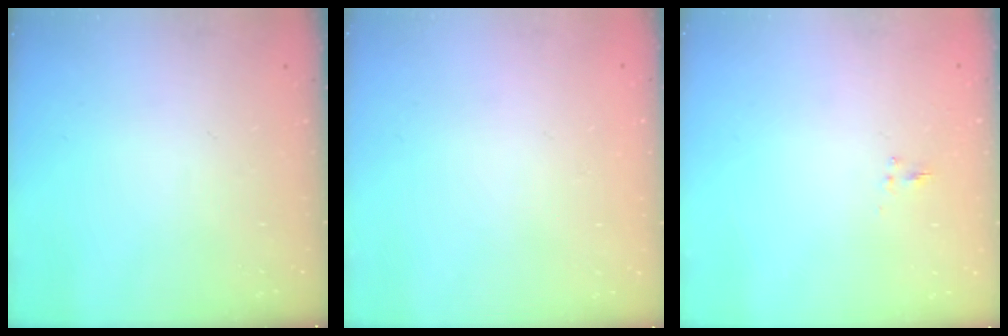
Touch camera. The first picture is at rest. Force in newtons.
{"total": 1.6, "press": 1.6, "slide": 0.2}
{"total": 1.0, "press": 0.8, "slide": 0.6}